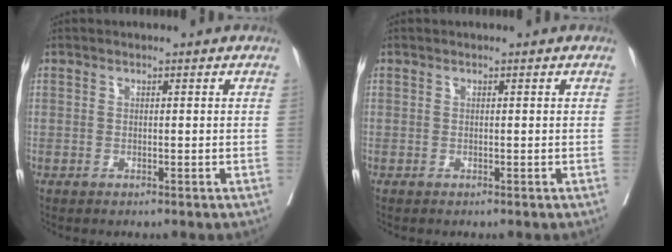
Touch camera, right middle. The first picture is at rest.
{"total": 0.0}